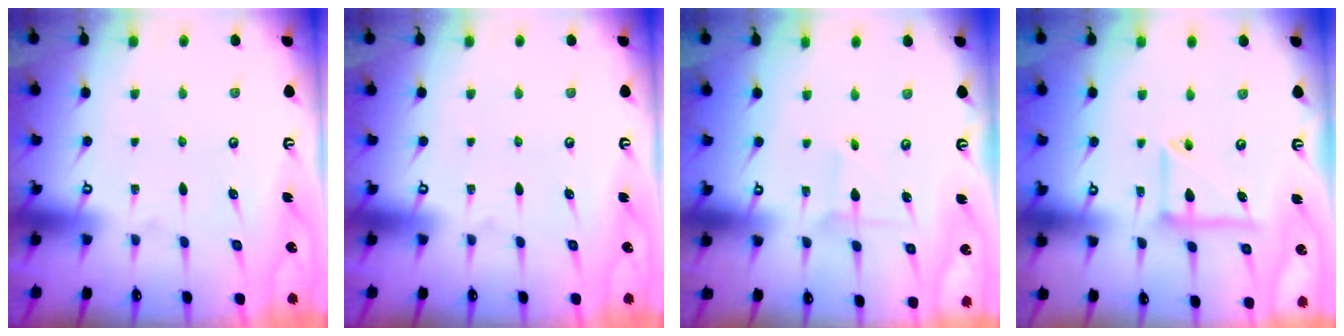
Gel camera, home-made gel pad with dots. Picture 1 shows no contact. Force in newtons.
{"total": 0.0}
{"total": 2.3, "press": 2.3, "slide": 0.2}
{"total": 10.6, "press": 10.5, "slide": 0.9}